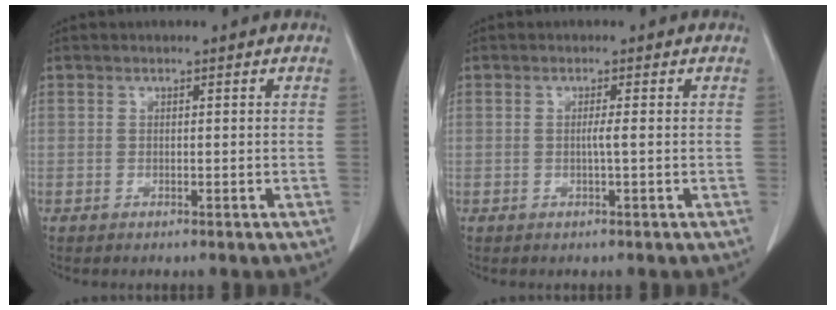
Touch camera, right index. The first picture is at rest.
{"total": 1.2, "force": [-0.1, -0.3, 1.1], "torque": [-0.019, 0.000, -0.004]}